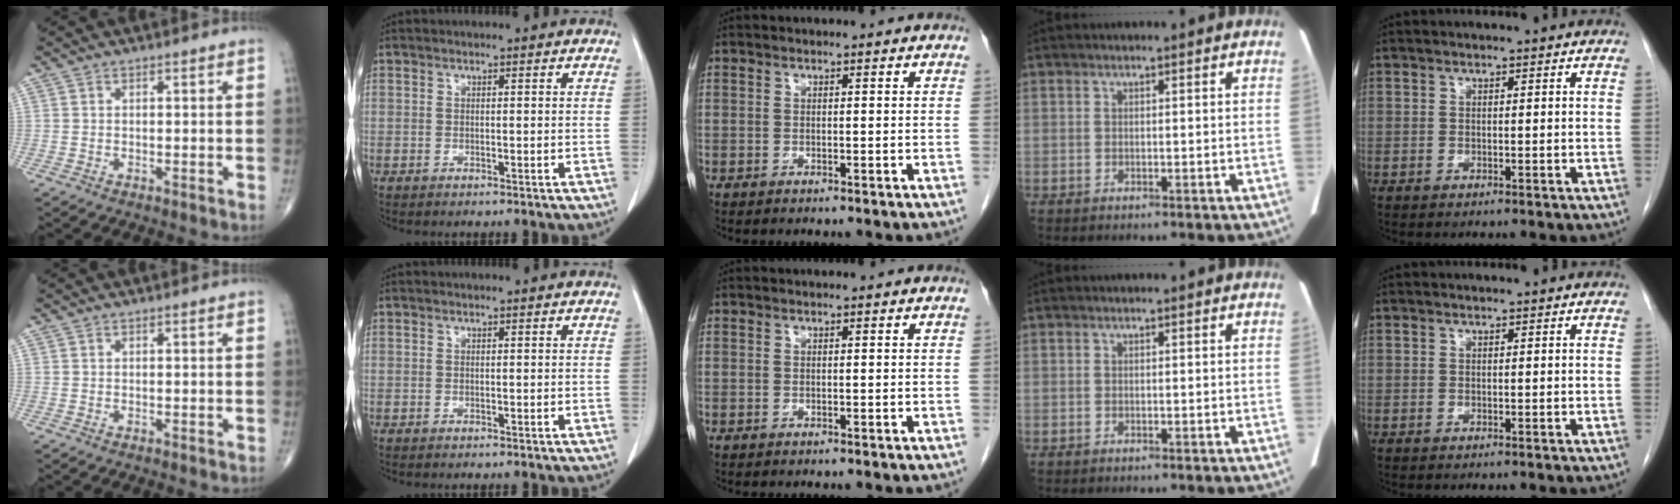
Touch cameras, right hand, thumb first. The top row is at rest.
{}